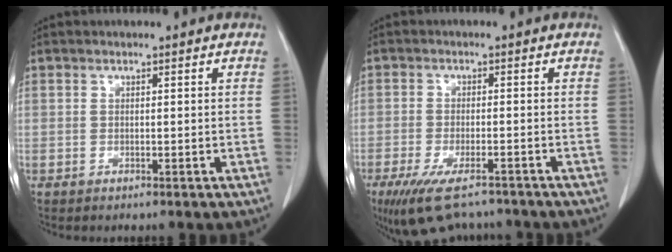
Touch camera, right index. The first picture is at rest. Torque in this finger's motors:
{"motor_torque": [1.04, -0.75, 0.34, 0.09]}